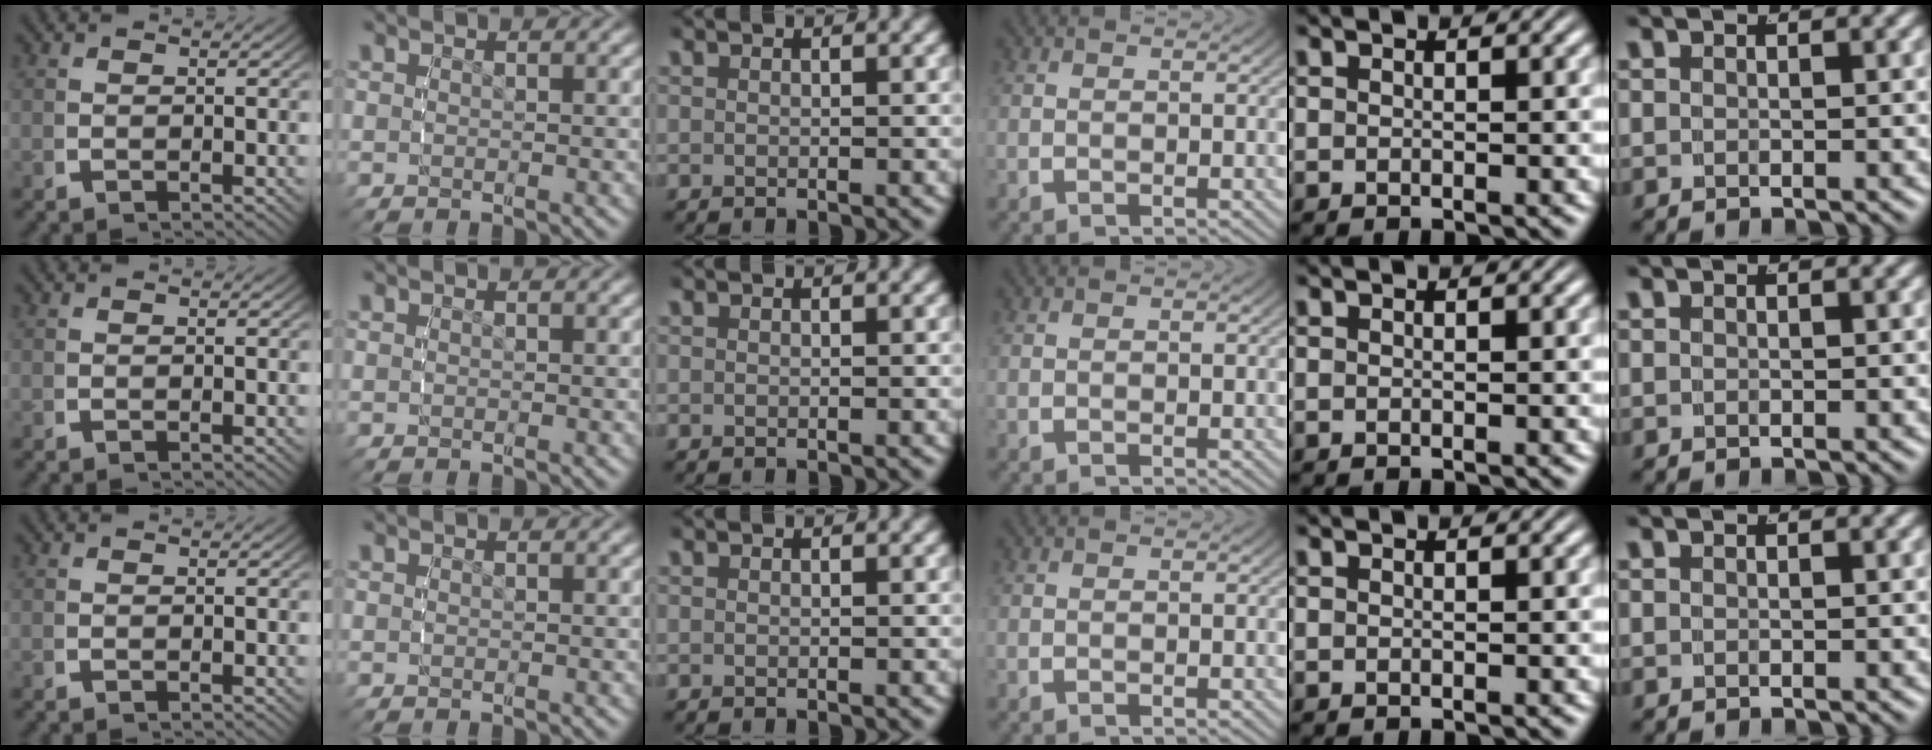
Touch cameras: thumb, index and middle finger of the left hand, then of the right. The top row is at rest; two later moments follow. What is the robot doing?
{"motion": "reach", "object": "jacket"}